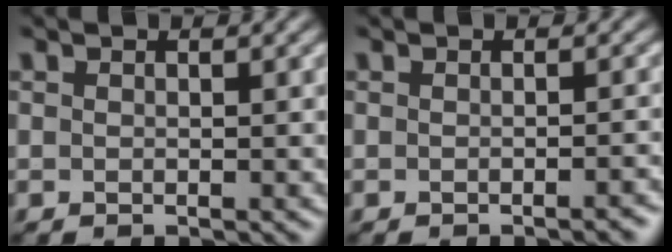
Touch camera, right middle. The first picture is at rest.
{"total": 1.3, "force": [-0.8, 0.3, 1.0], "torque": [-0.008, 0.001, -0.013]}